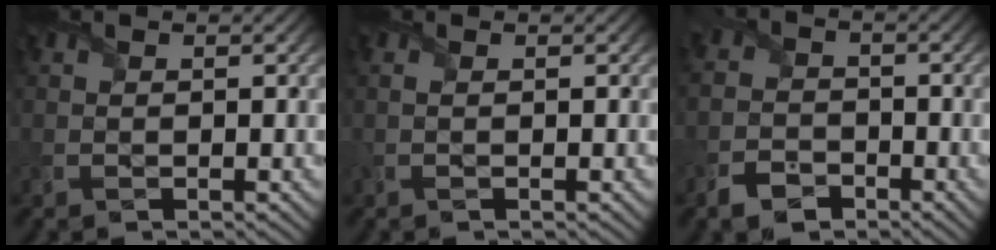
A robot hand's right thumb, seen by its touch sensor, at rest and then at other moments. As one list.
[{"total": 1.0, "force": [0.0, 0.3, 0.9], "torque": [-0.019, 0.003, 0.002]}, {"total": 3.6, "force": [-2.5, 2.3, 1.1], "torque": [-0.029, -0.002, -0.062]}]